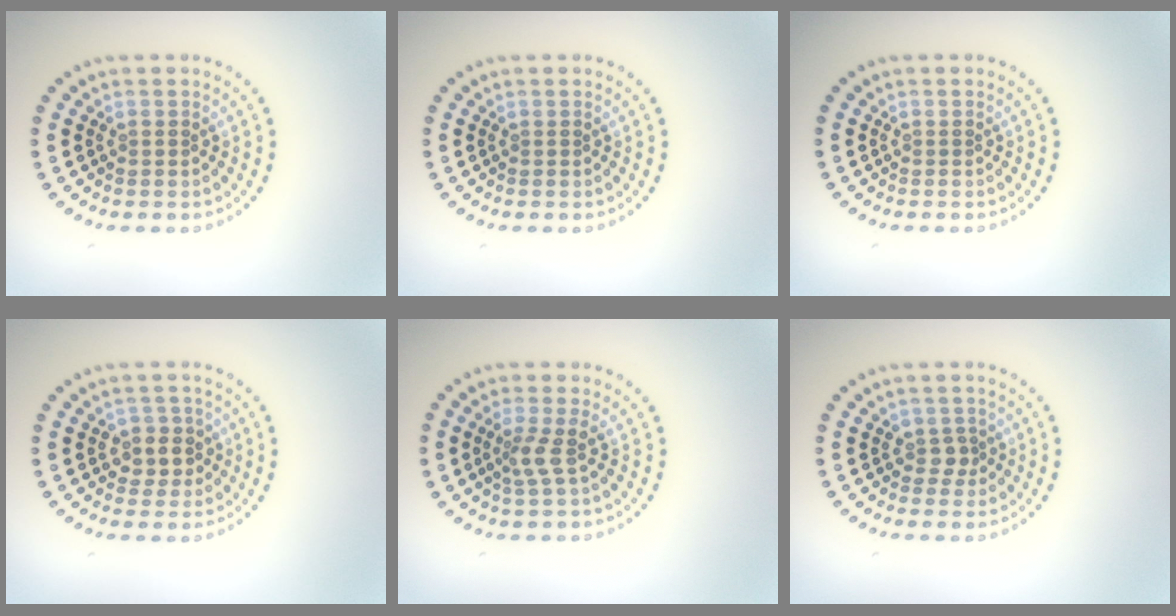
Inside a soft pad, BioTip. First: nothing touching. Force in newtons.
{"total": 0.0}
{"total": 0.0}
{"total": 2.4, "press": 2.1, "slide": 1.2}
{"total": 2.0, "press": 1.4, "slide": 1.4}
{"total": 1.3, "press": 1.1, "slide": 0.8}